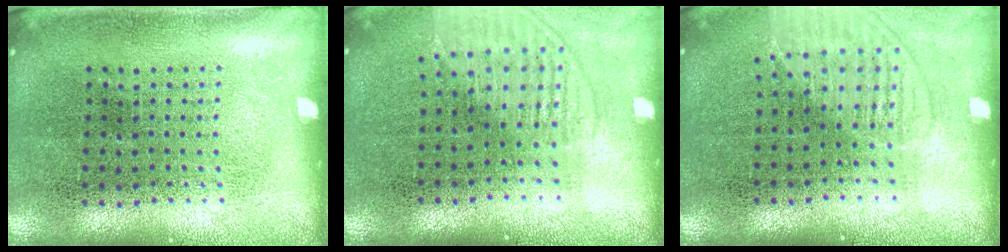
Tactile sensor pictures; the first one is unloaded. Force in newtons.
{"total": 1.4, "press": 1.3, "slide": 0.7}
{"total": 1.2, "press": 1.1, "slide": 0.5}